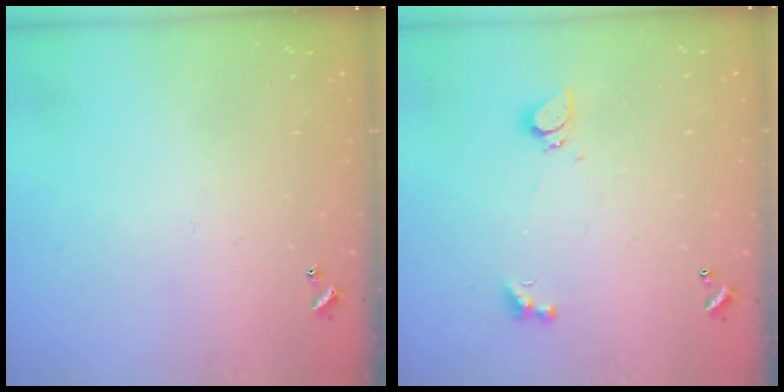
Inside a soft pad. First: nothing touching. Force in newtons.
{"total": 1.0, "press": 0.9, "slide": 0.4}